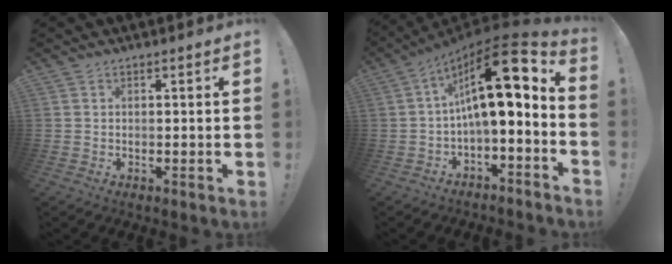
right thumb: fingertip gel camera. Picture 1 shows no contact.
{"total": 17.8, "force": [4.2, 5.4, 16.5], "torque": [-0.266, -0.024, 0.068]}